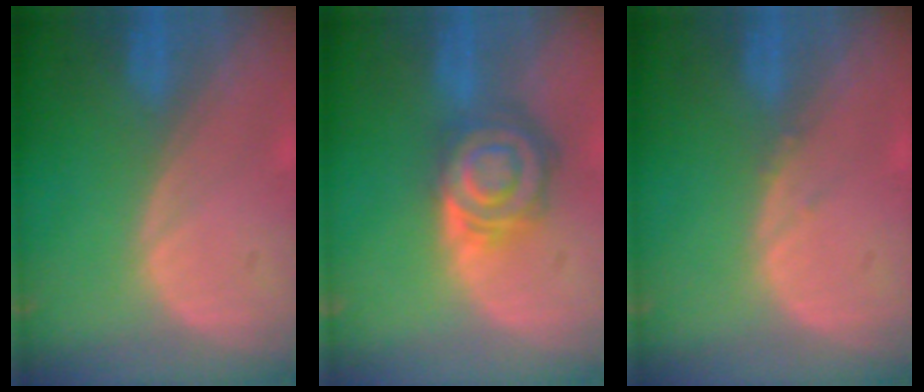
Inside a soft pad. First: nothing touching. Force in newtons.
{"total": 8.0, "press": 7.1, "slide": 3.7}
{"total": 0.6, "press": 0.6, "slide": 0.3}